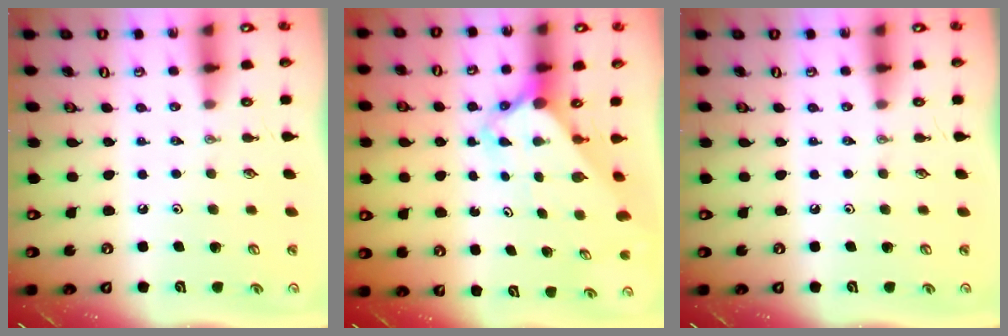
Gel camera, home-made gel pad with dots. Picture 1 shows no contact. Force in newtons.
{"total": 3.0, "press": 3.0, "slide": 0.1}
{"total": 0.0}